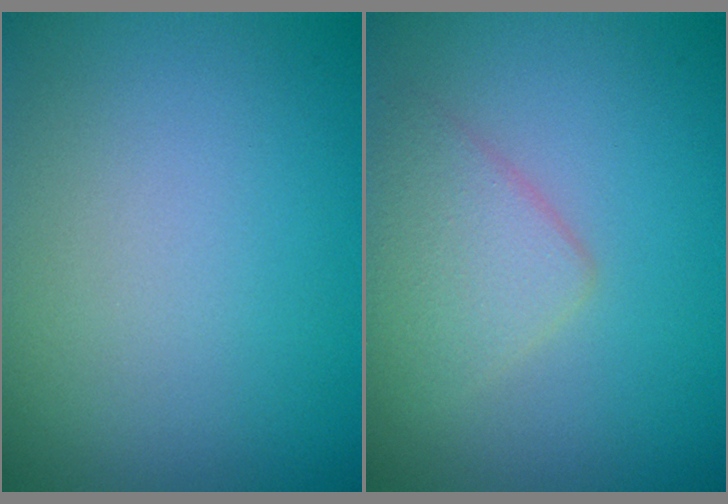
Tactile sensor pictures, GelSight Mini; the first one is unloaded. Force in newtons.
{"total": 2.7, "press": 2.7, "slide": 0.2}